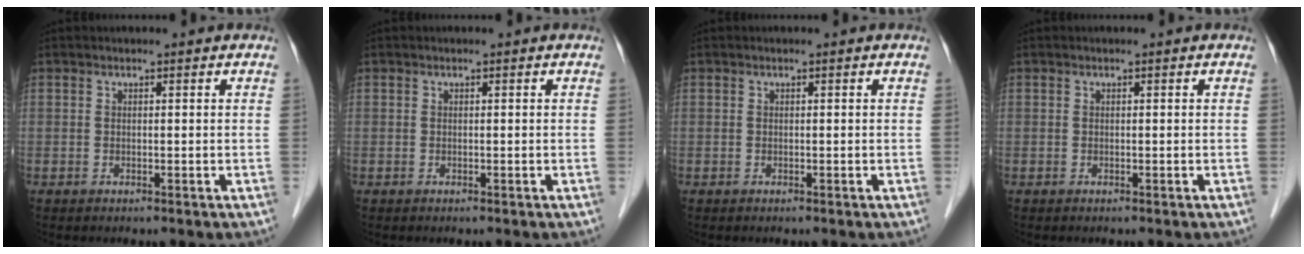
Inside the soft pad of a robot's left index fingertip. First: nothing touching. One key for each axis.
{"total": 0.0}
{"total": 0.0}
{"total": 0.0}